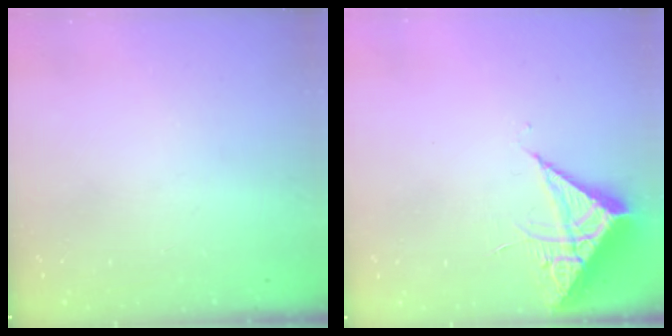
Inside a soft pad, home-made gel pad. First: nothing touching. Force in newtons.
{"total": 6.2, "press": 6.2, "slide": 0.4}